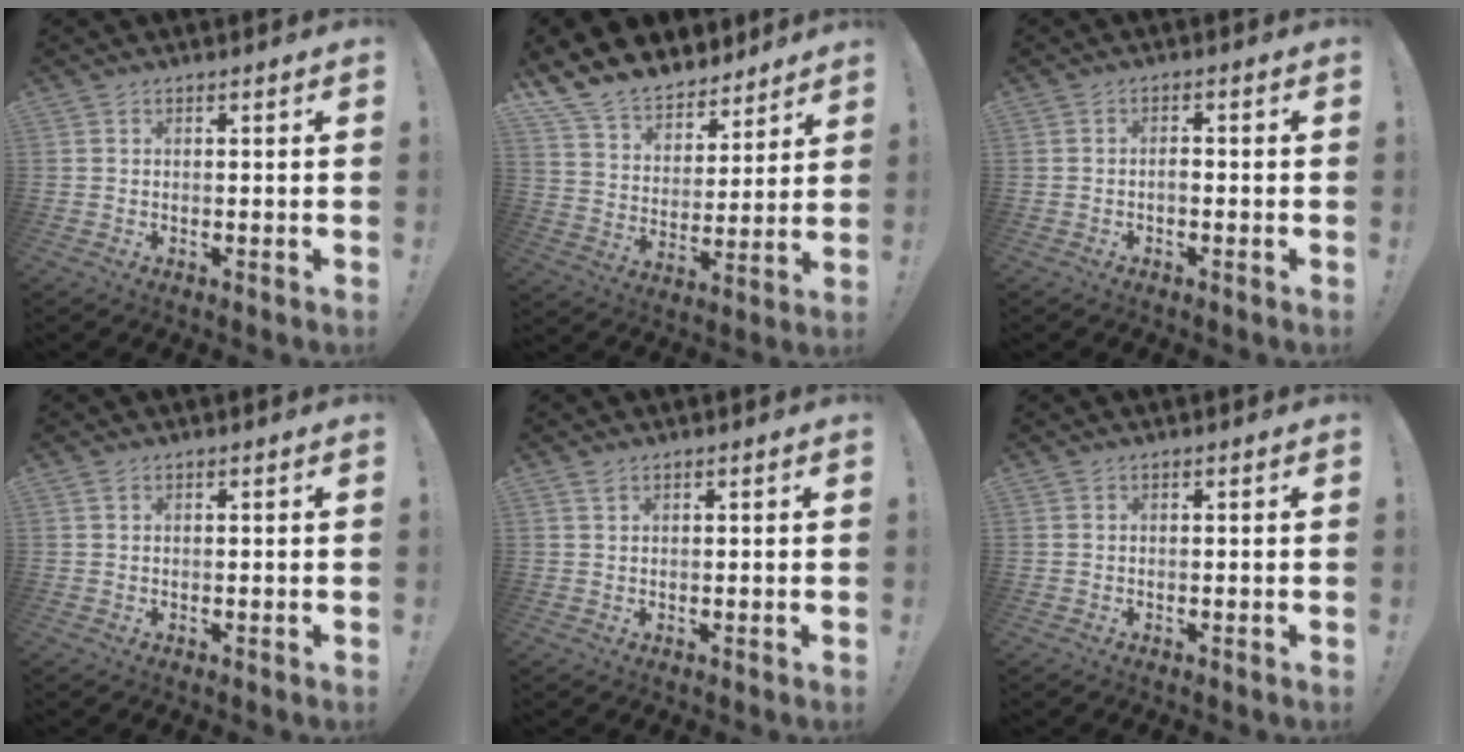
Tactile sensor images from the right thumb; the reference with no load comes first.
{"total": 12.5, "force": [10.5, 6.2, 2.4], "torque": [-0.061, -0.089, 0.199]}
{"total": 1.6, "force": [-0.8, 0.7, 1.2], "torque": [-0.027, 0.005, -0.012]}
{"total": 0.7, "force": [0.4, 0.4, 0.4], "torque": [-0.007, 0.001, 0.008]}
{"total": 1.2, "force": [0.9, 0.3, 0.8], "torque": [-0.009, -0.004, 0.016]}
{"total": 0.0}